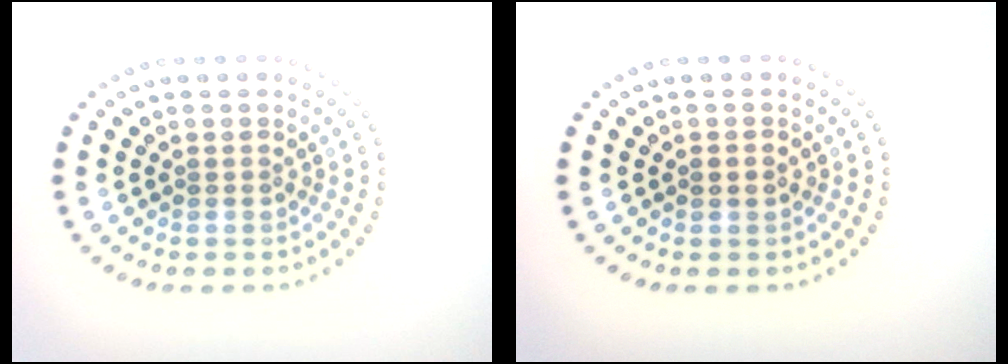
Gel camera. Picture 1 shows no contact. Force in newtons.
{"total": 1.3, "press": 1.3, "slide": 0.3}